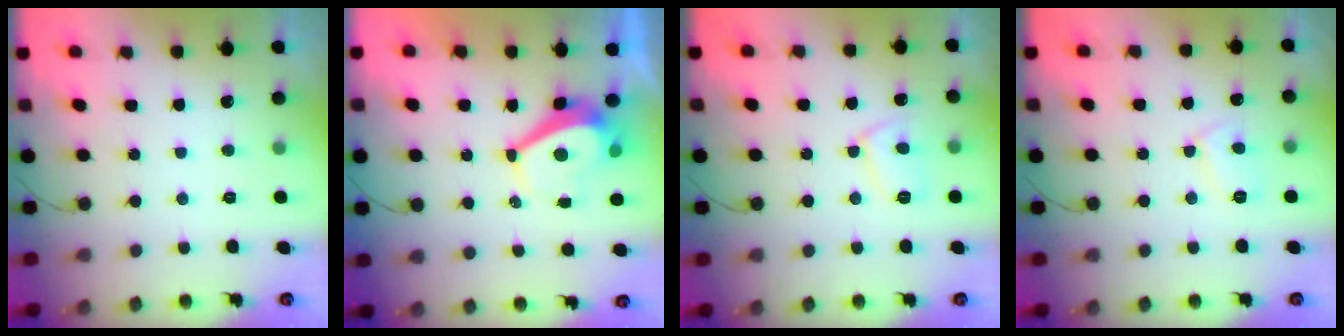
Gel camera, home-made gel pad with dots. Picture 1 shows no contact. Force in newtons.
{"total": 4.5, "press": 4.5, "slide": 0.4}
{"total": 6.8, "press": 6.8, "slide": 0.6}
{"total": 6.2, "press": 6.2, "slide": 0.5}